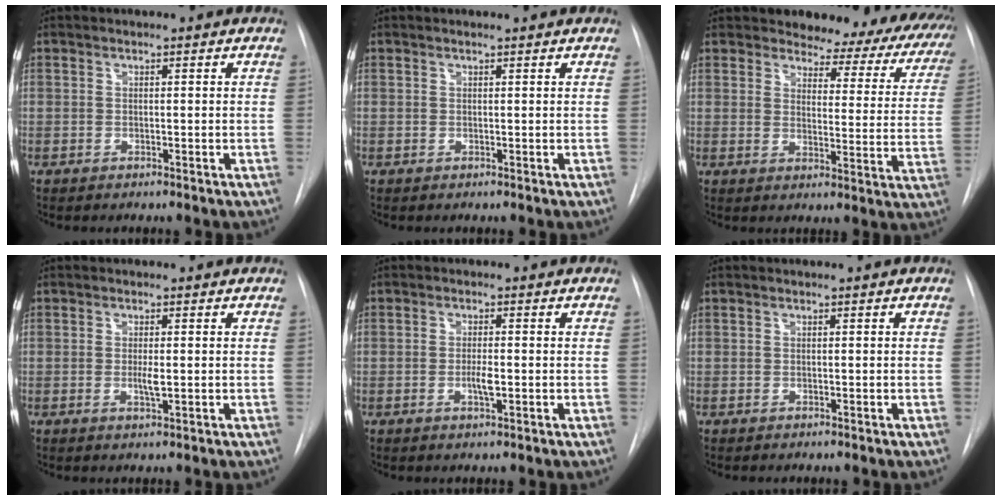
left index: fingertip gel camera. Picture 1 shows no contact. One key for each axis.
{"total": 0.9, "fx": 0.9, "fy": -0.1, "fz": 0.2, "tx": -0.011, "ty": 0.005, "tz": 0.013}
{"total": 19.2, "fx": 16.9, "fy": 6.5, "fz": 6.4, "tx": -0.063, "ty": -0.057, "tz": 0.178}
{"total": 1.9, "fx": -0.1, "fy": 0.4, "fz": 1.8, "tx": -0.037, "ty": -0.003, "tz": -0.001}
{"total": 2.3, "fx": -0.5, "fy": 0.5, "fz": 2.2, "tx": -0.042, "ty": -0.001, "tz": -0.008}
{"total": 0.0}